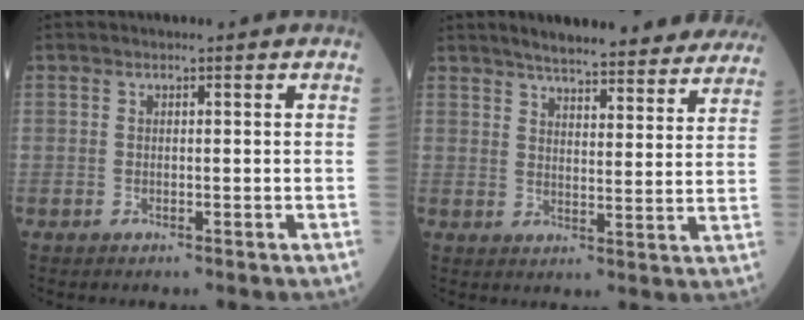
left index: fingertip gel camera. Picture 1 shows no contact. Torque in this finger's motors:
{"motor_torque": [0.68, -1.23, 0.32, 0.13]}